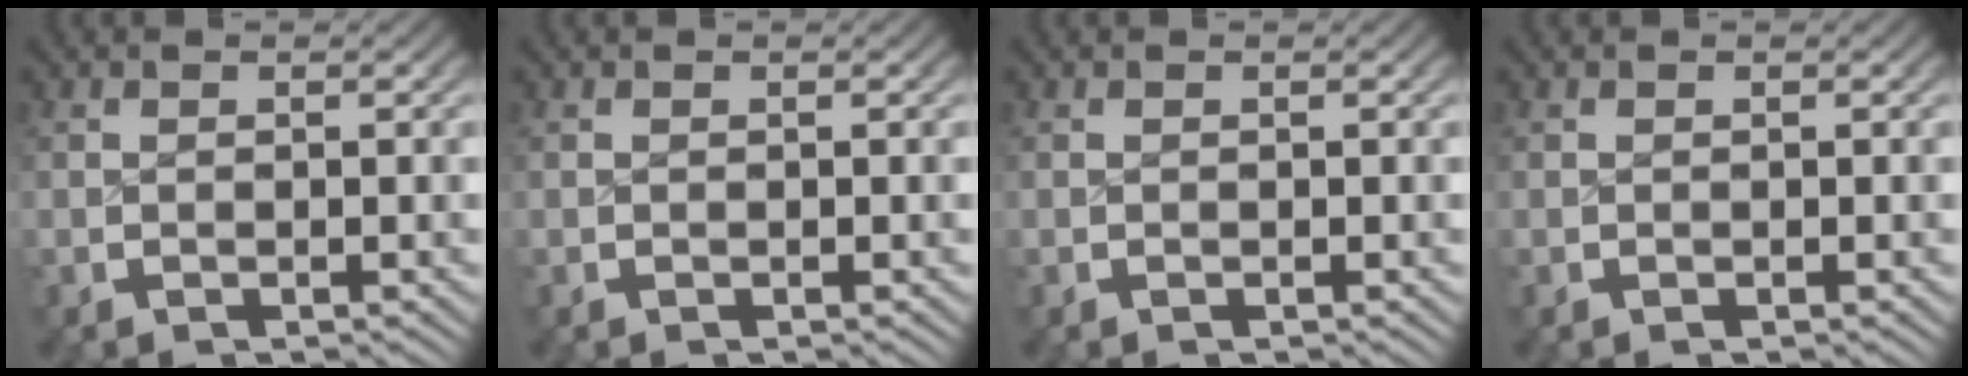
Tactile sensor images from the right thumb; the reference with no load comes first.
{"total": 0.0}
{"total": 0.0}
{"total": 0.0}